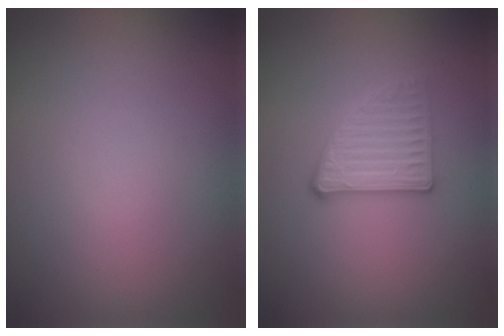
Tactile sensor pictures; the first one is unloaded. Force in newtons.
{"total": 2.8, "press": 2.5, "slide": 1.2}